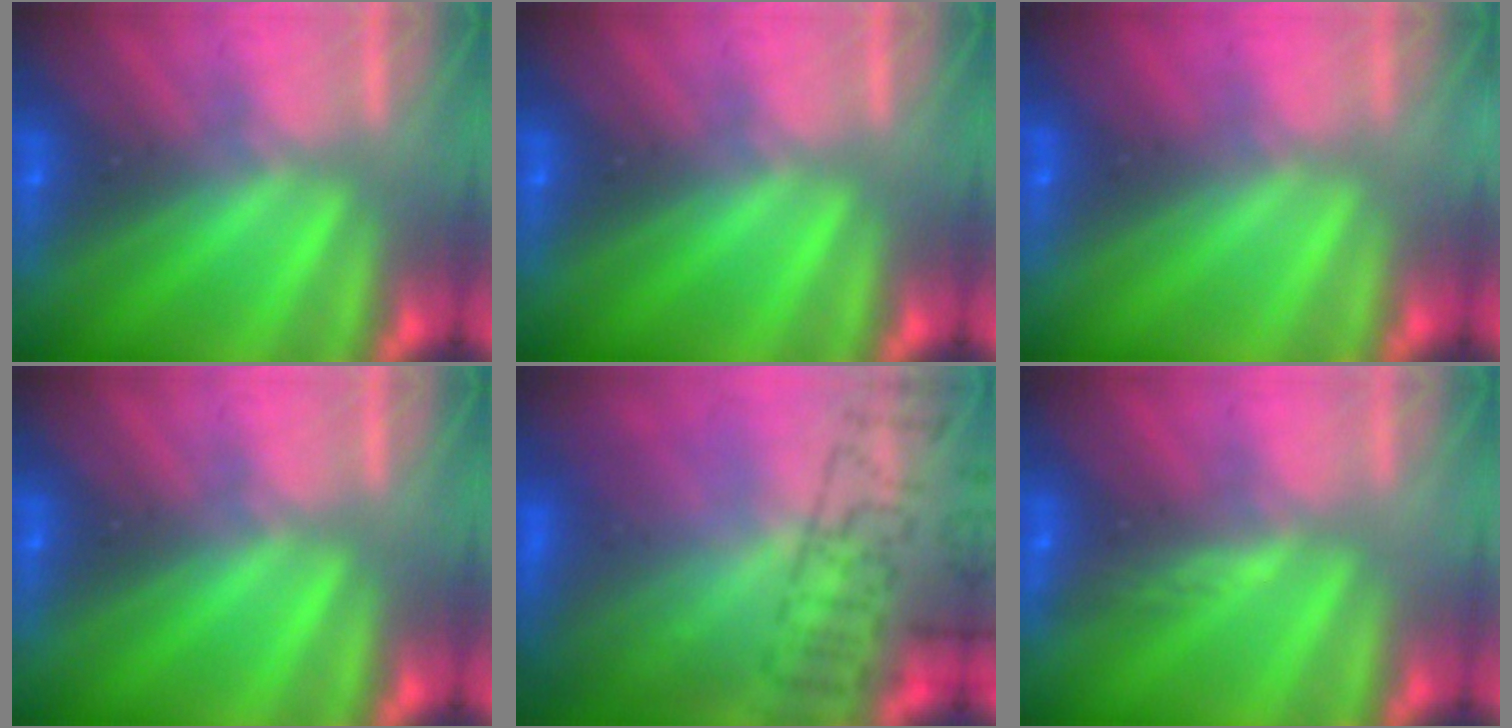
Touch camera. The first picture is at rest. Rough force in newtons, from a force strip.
{"total": 0.0}
{"total": 2.4}
{"total": 0.0}
{"total": 9.1}
{"total": 2.8}